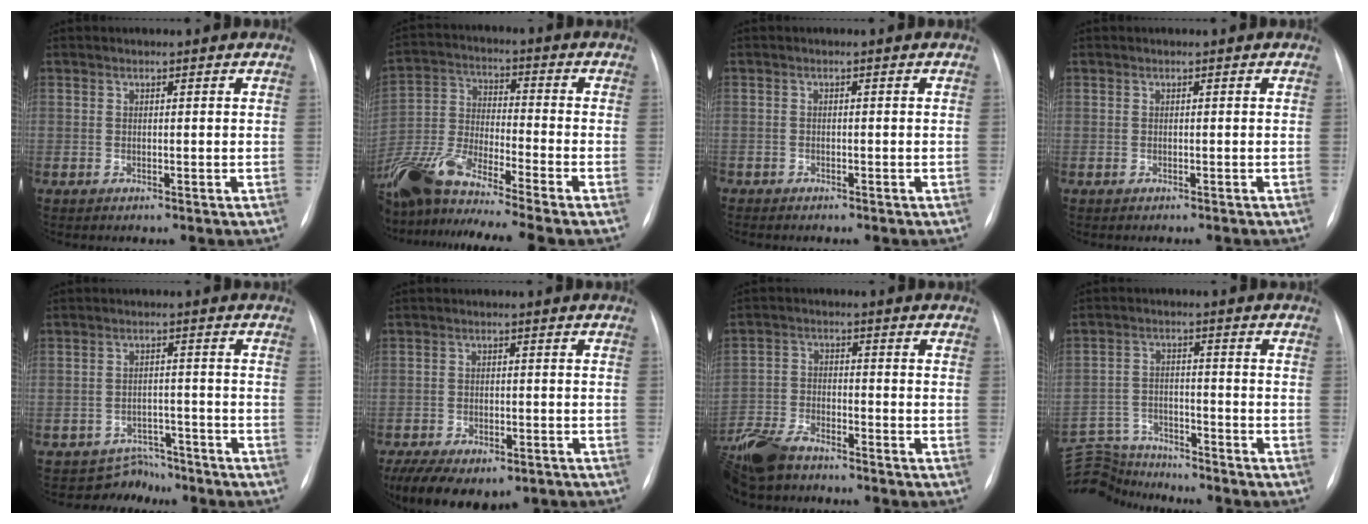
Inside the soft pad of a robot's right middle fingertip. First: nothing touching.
{"total": 16.5, "force": [-13.8, -0.4, 9.0], "torque": [-0.204, -0.023, -0.258]}
{"total": 1.0, "force": [-0.9, 0.4, 0.2], "torque": [-0.006, 0.000, -0.014]}
{"total": 1.1, "force": [-1.1, 0.1, 0.3], "torque": [-0.004, -0.002, -0.012]}
{"total": 4.4, "force": [-3.9, 1.8, -1.1], "torque": [0.016, 0.023, -0.056]}
{"total": 13.5, "force": [-9.0, 7.1, 7.2], "torque": [-0.135, -0.003, -0.122]}
{"total": 10.7, "force": [-8.7, 3.6, 5.0], "torque": [-0.105, -0.022, -0.162]}
{"total": 9.6, "force": [-9.6, 0.9, 0.3], "torque": [-0.012, 0.014, -0.168]}